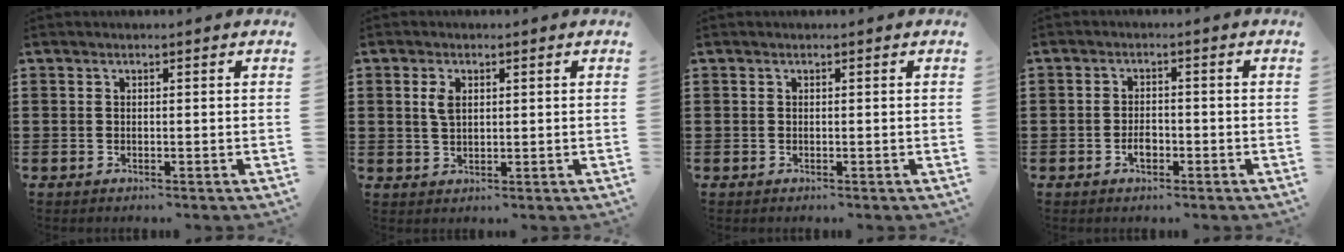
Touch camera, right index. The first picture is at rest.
{"total": 2.9, "force": [0.9, 1.6, 2.3], "torque": [-0.052, 0.006, 0.014]}
{"total": 0.0}
{"total": 2.3, "force": [-1.1, 1.2, 1.6], "torque": [-0.031, 0.003, -0.022]}